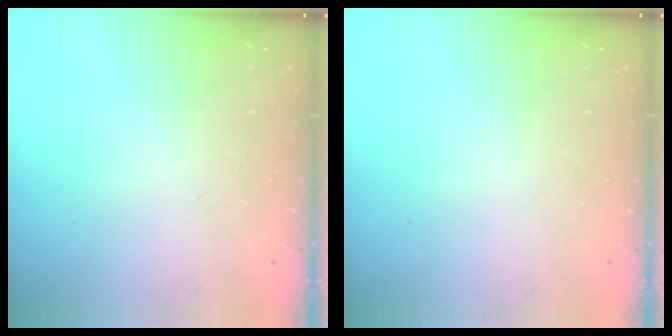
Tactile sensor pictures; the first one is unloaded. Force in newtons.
{"total": 0.0}